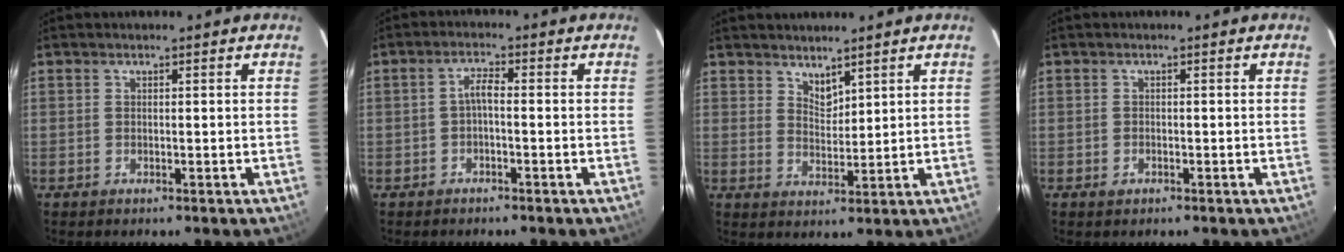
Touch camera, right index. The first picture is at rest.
{"total": 2.3, "force": [-0.8, 0.5, 2.1], "torque": [-0.043, 0.009, -0.017]}
{"total": 3.4, "force": [3.0, 1.3, 1.2], "torque": [-0.016, -0.001, 0.053]}
{"total": 0.9, "force": [-0.5, 0.7, 0.4], "torque": [-0.005, 0.000, -0.008]}